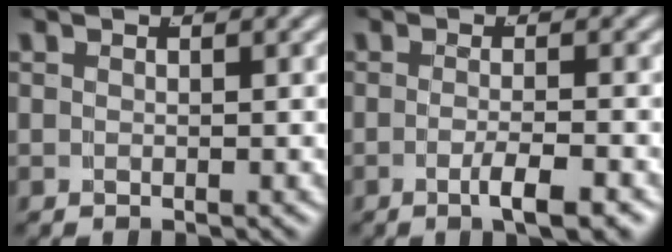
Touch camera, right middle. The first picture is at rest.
{"total": 3.1, "force": [-1.8, 0.2, 2.5], "torque": [-0.045, -0.011, -0.027]}